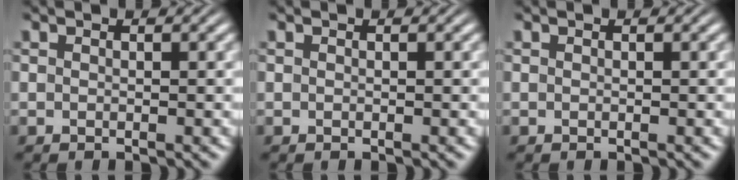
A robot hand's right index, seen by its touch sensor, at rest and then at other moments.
{"total": 0.0}
{"total": 0.0}